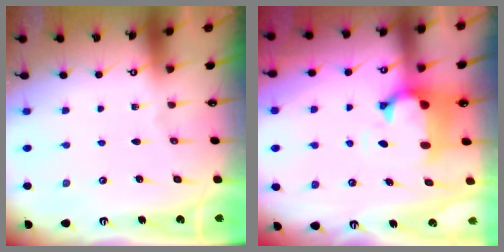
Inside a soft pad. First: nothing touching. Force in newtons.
{"total": 1.4, "press": 0.4, "slide": 1.3}